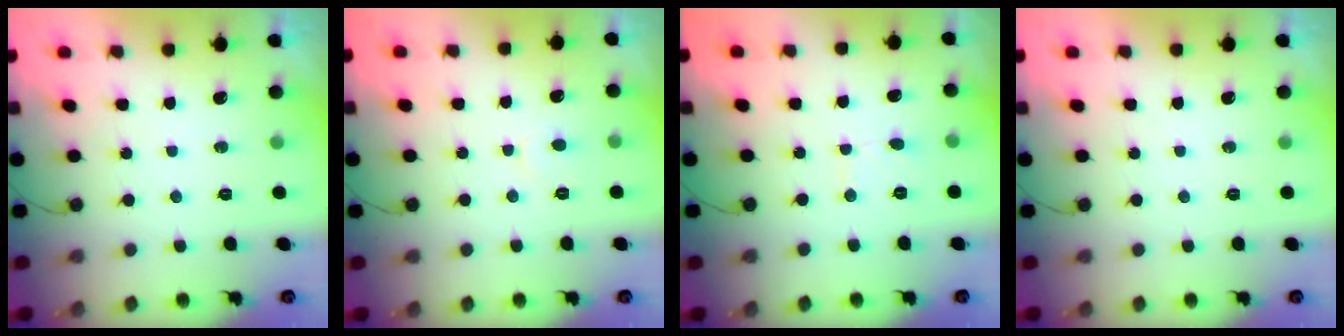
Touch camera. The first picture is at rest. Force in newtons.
{"total": 5.0, "press": 4.9, "slide": 0.5}
{"total": 0.9, "press": 0.9, "slide": 0.1}
{"total": 0.0}